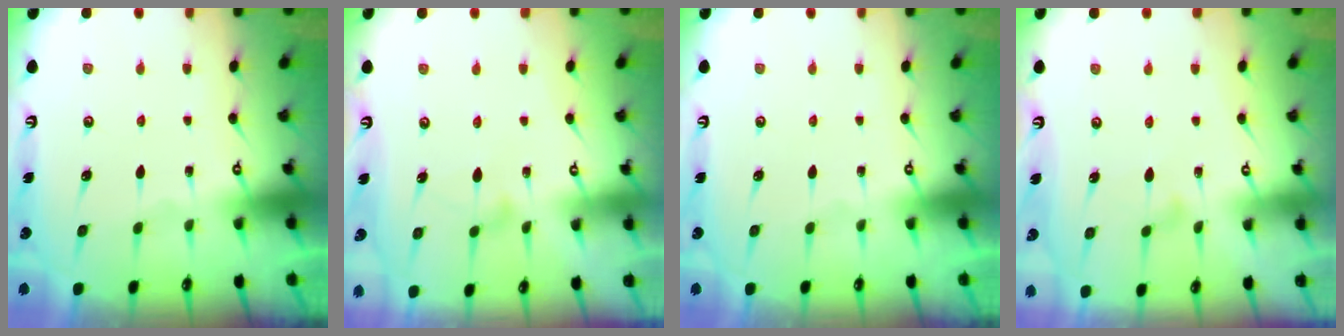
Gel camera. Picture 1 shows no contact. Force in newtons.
{"total": 7.0, "press": 7.0, "slide": 0.5}
{"total": 0.0}
{"total": 7.3, "press": 7.3, "slide": 0.5}